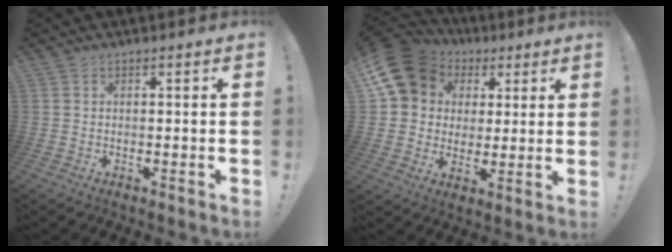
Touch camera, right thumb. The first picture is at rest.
{"total": 14.8, "force": [5.7, 12.1, 6.3], "torque": [-0.101, -0.029, 0.119]}